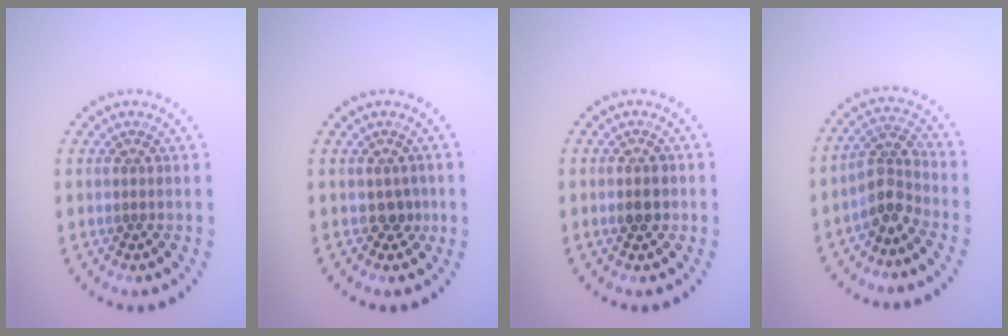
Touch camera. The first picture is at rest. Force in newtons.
{"total": 1.2, "press": 1.0, "slide": 0.5}
{"total": 1.8, "press": 1.7, "slide": 0.1}
{"total": 2.9, "press": 2.3, "slide": 1.8}